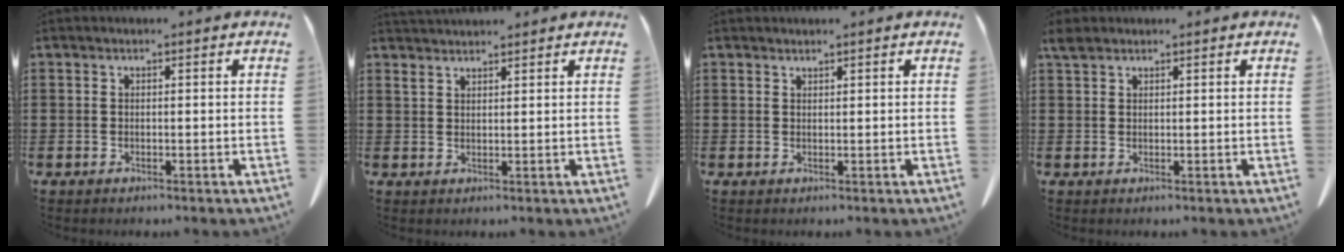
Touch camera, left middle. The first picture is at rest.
{"total": 2.2, "force": [2.1, 0.4, 0.3], "torque": [-0.013, -0.001, 0.041]}
{"total": 0.7, "force": [0.7, 0.0, 0.1], "torque": [-0.003, -0.001, 0.014]}
{"total": 2.0, "force": [1.6, 0.9, 0.9], "torque": [-0.024, 0.004, 0.030]}